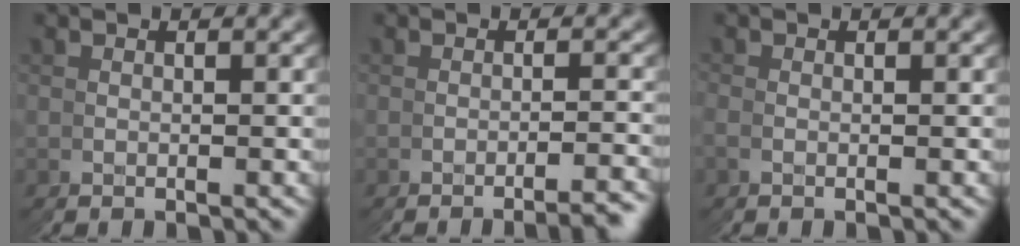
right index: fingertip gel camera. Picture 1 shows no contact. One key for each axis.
{"total": 2.3, "fx": -1.7, "fy": -1.5, "fz": -0.5, "tx": 0.004, "ty": 0.013, "tz": -0.032}
{"total": 0.6, "fx": -0.2, "fy": -0.5, "fz": -0.3, "tx": 0.004, "ty": 0.002, "tz": -0.006}